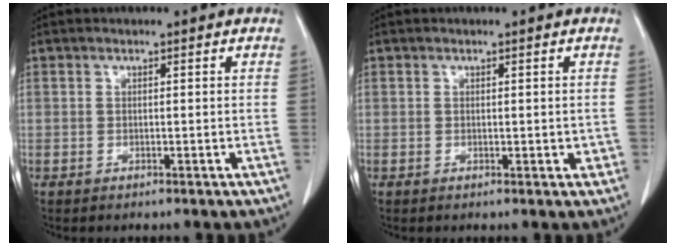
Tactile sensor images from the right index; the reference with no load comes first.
{"total": 1.6, "force": [-0.1, 0.9, 1.3], "torque": [-0.011, -0.001, 0.002]}